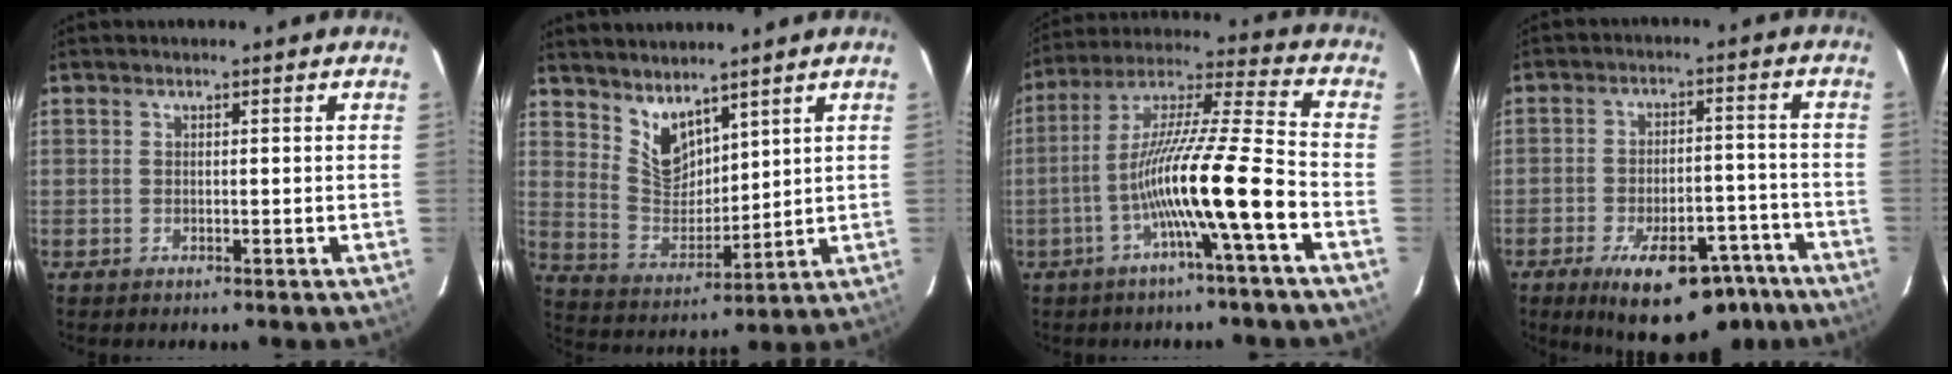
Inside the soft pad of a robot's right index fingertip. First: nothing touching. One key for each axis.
{"total": 8.2, "fx": 6.3, "fy": 3.7, "fz": 3.7, "tx": -0.063, "ty": -0.004, "tz": 0.133}
{"total": 15.5, "fx": -6.3, "fy": -1.0, "fz": 14.2, "tx": -0.256, "ty": -0.004, "tz": -0.117}
{"total": 17.9, "fx": -12.2, "fy": 7.5, "fz": 10.8, "tx": -0.172, "ty": -0.001, "tz": -0.160}